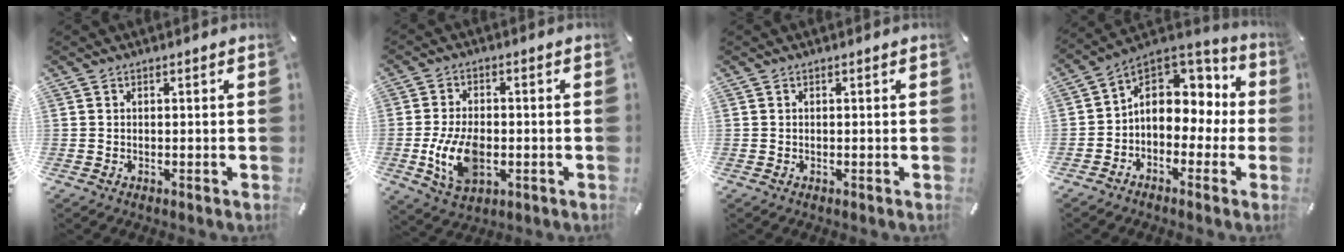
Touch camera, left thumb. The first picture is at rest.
{"total": 10.6, "force": [-2.2, 6.5, 8.0], "torque": [-0.181, 0.000, -0.038]}
{"total": 0.0}
{"total": 10.3, "force": [1.4, 8.6, 5.5], "torque": [-0.088, -0.011, 0.029]}